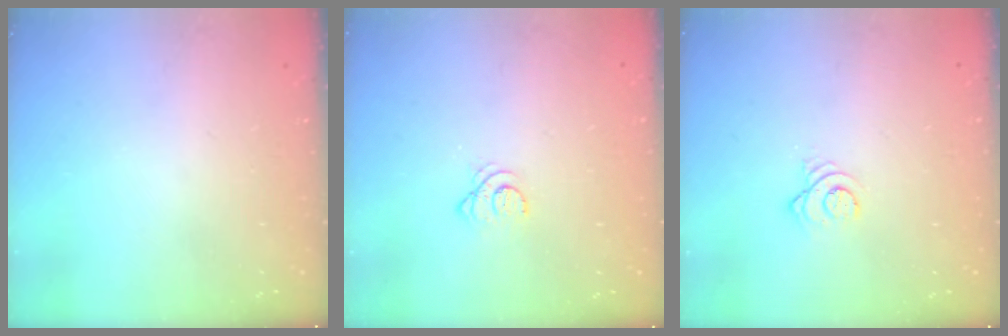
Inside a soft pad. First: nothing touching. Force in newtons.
{"total": 2.9, "press": 2.9, "slide": 0.4}
{"total": 3.3, "press": 3.3, "slide": 0.2}